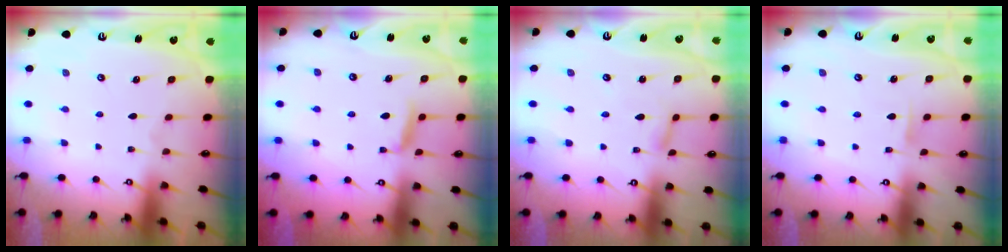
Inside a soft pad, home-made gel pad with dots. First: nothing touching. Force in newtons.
{"total": 6.2, "press": 6.1, "slide": 1.0}
{"total": 2.5, "press": 2.5, "slide": 0.4}
{"total": 3.2, "press": 3.2, "slide": 0.4}